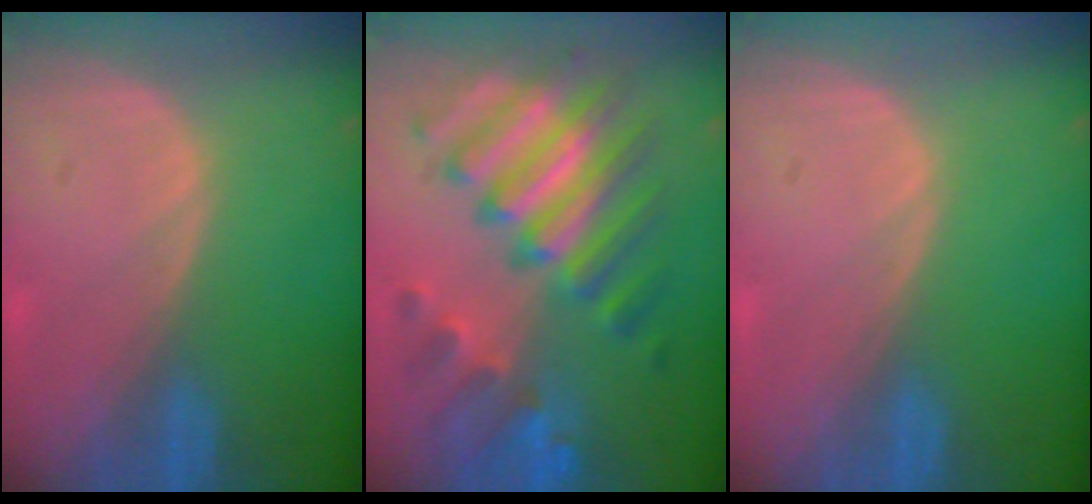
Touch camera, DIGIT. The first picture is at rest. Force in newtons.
{"total": 11.9, "press": 11.8, "slide": 1.0}
{"total": 0.0}